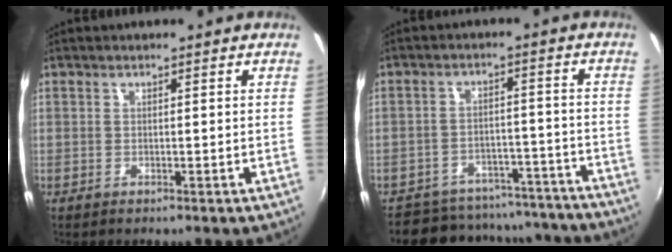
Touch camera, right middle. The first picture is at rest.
{"total": 17.8, "force": [-16.0, 6.6, 4.2], "torque": [-0.092, 0.034, -0.198]}